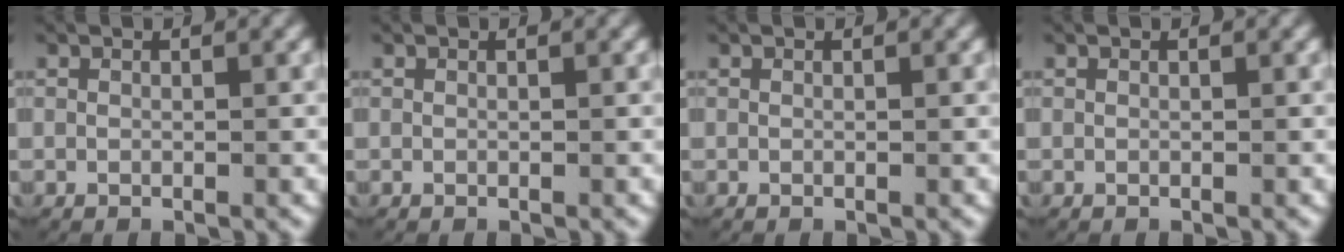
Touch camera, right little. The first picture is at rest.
{"total": 0.0}
{"total": 0.0}
{"total": 0.0}